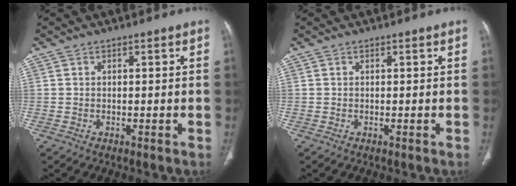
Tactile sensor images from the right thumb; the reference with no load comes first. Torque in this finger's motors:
{"motor_torque": [0.00, 0.00, 0.00, 0.00, 0.00]}